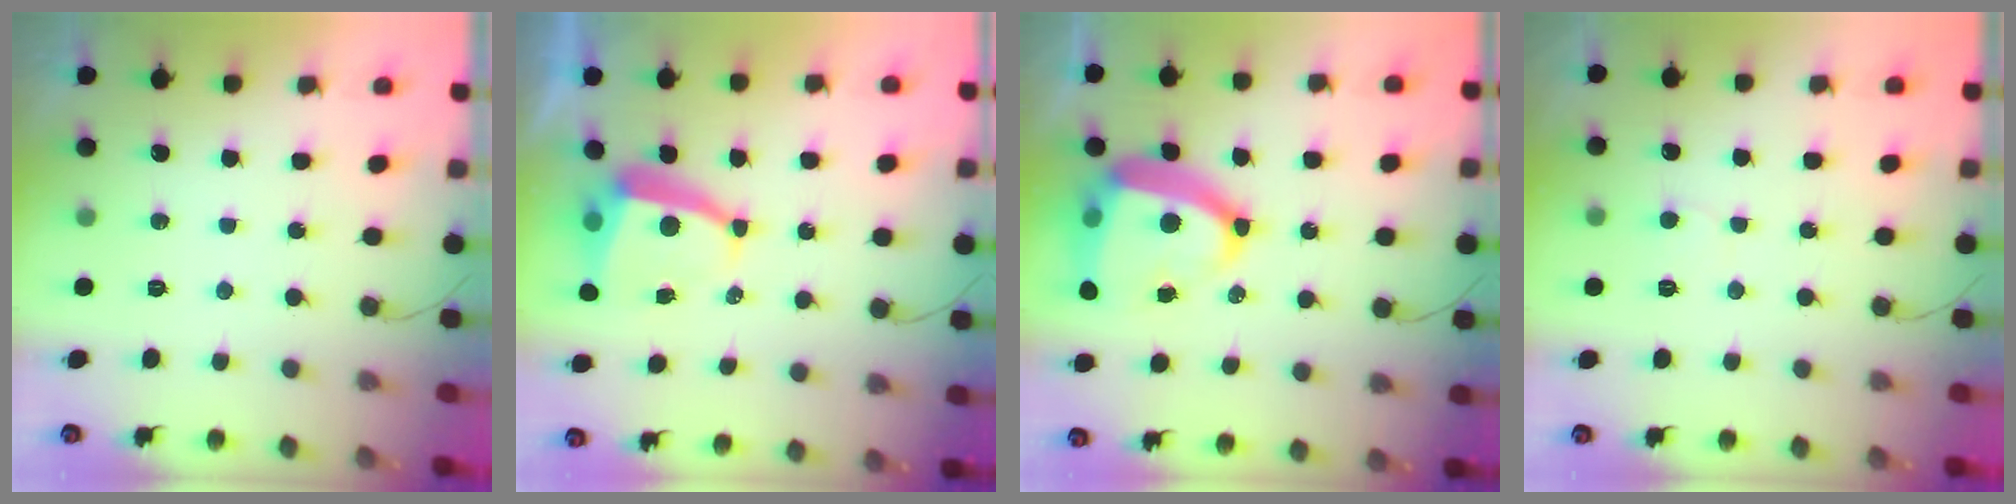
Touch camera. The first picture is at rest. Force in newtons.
{"total": 6.6, "press": 6.6, "slide": 0.7}
{"total": 17.2, "press": 17.0, "slide": 2.2}
{"total": 5.1, "press": 5.0, "slide": 0.6}